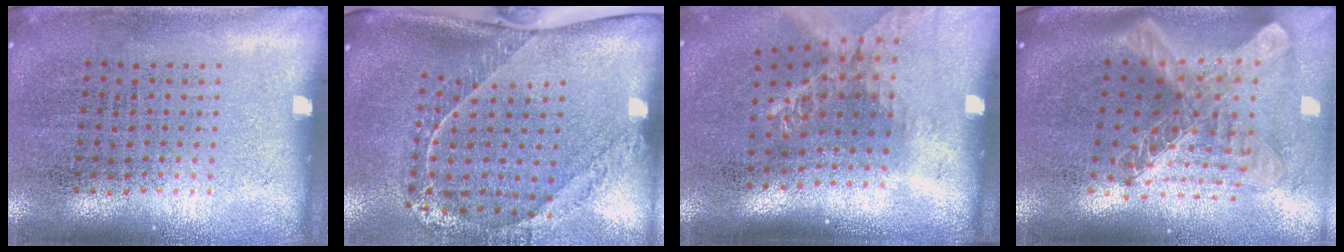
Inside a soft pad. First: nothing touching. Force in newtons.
{"total": 2.4, "press": 1.7, "slide": 1.7}
{"total": 1.7, "press": 1.3, "slide": 1.0}
{"total": 2.9, "press": 2.1, "slide": 2.0}